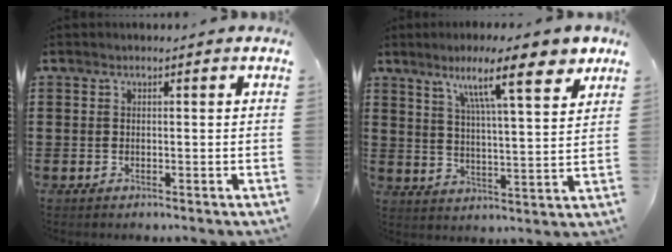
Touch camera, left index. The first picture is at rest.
{"total": 12.3, "force": [8.3, 1.9, 8.9], "torque": [-0.150, -0.035, 0.131]}